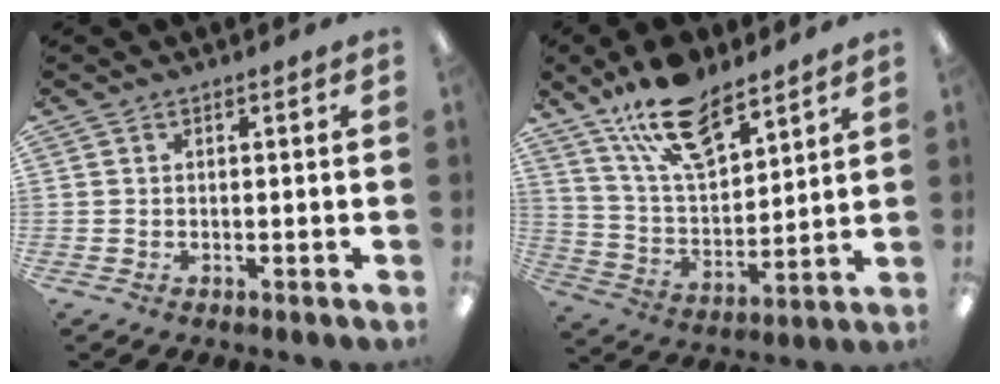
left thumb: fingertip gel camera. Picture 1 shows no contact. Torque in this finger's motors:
{"motor_torque": [0.69, 0.68, 1.34, -1.43, 0.26]}